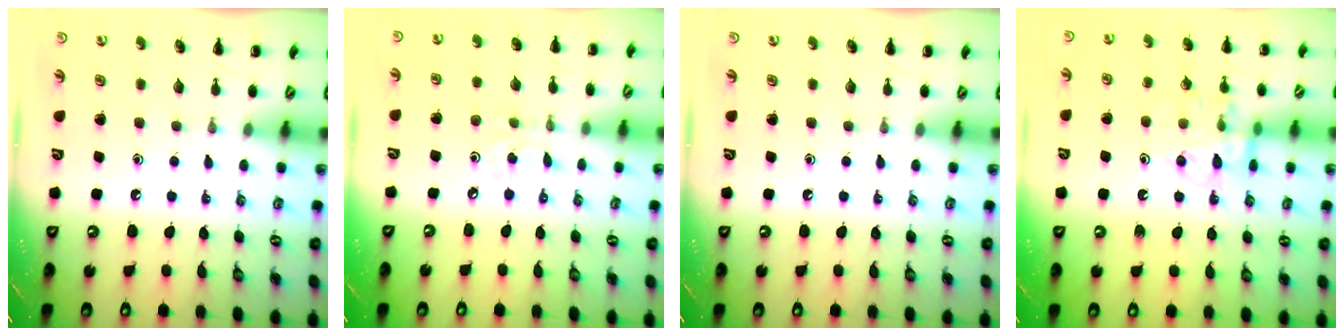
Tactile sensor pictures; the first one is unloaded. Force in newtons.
{"total": 2.8, "press": 2.7, "slide": 0.9}
{"total": 0.0}
{"total": 11.1, "press": 11.0, "slide": 1.3}